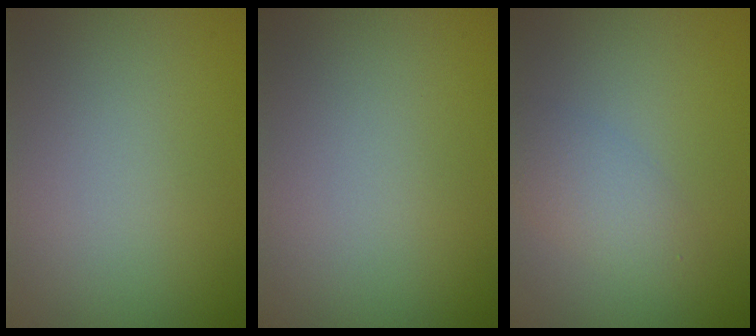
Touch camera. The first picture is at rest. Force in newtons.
{"total": 0.0}
{"total": 2.7, "press": 2.7, "slide": 0.1}